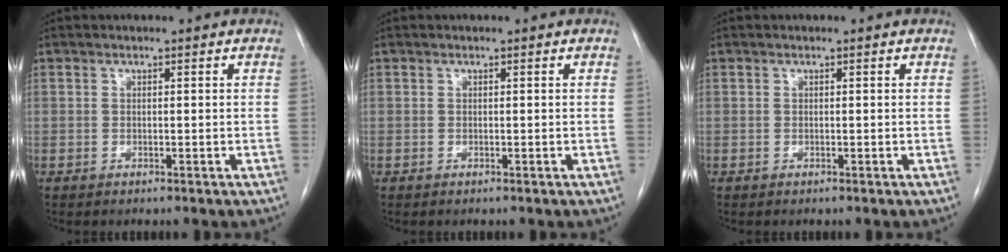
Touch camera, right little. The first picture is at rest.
{"total": 0.0}
{"total": 0.0}